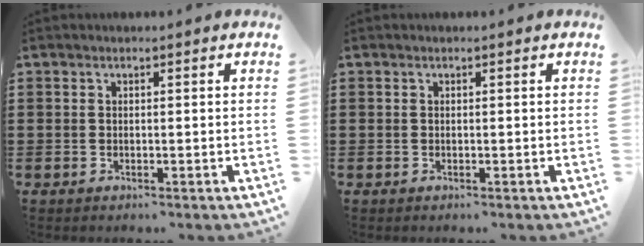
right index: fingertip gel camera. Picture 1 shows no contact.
{"total": 0.0}